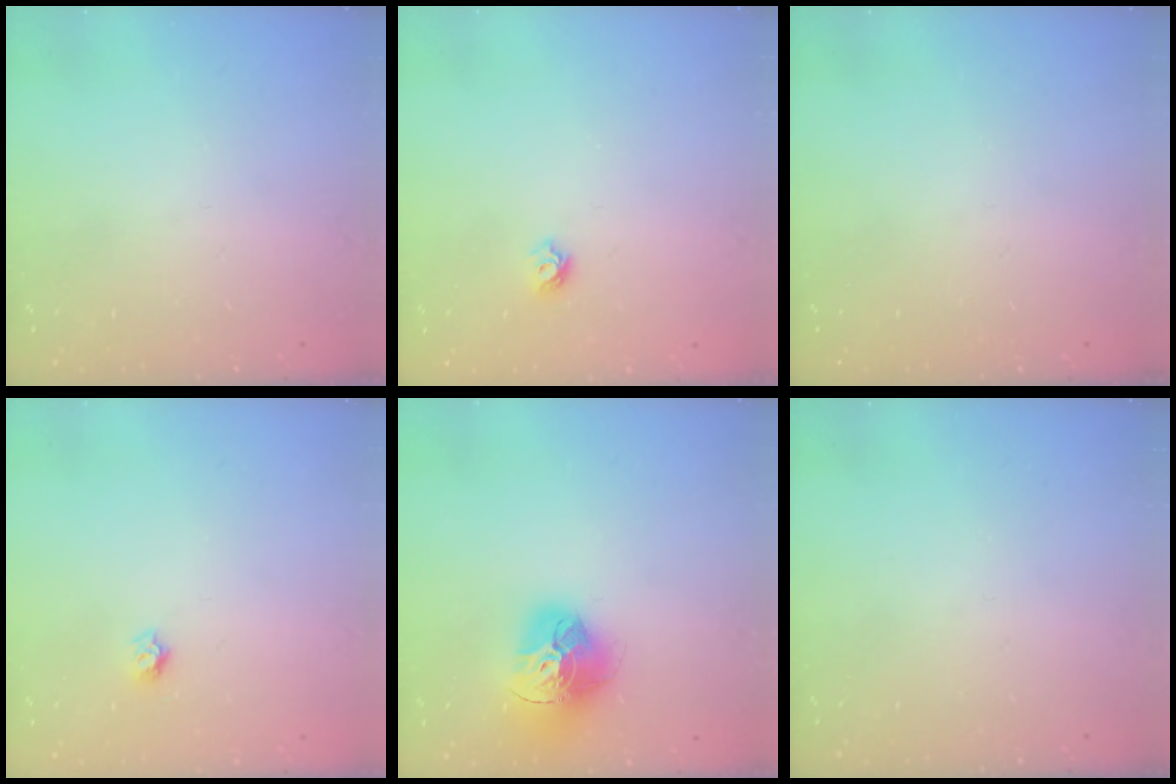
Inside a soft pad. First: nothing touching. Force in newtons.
{"total": 5.5, "press": 5.5, "slide": 0.7}
{"total": 0.0}
{"total": 3.7, "press": 3.6, "slide": 0.2}
{"total": 17.4, "press": 17.3, "slide": 1.7}
{"total": 0.0}